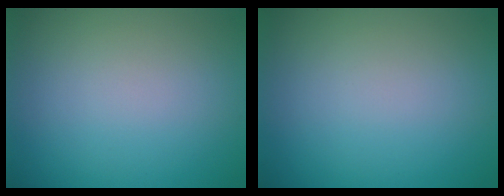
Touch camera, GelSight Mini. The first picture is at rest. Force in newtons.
{"total": 0.0}